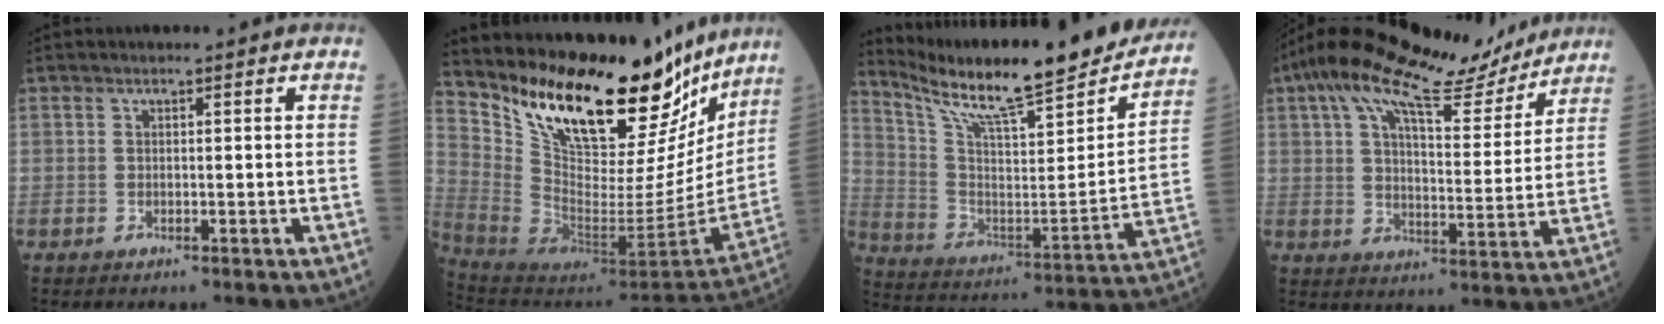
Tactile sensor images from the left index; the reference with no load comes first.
{"total": 27.7, "force": [22.2, 8.3, 14.2], "torque": [-0.223, -0.049, 0.337]}
{"total": 25.4, "force": [22.0, 2.2, 12.5], "torque": [-0.215, -0.050, 0.328]}
{"total": 17.7, "force": [14.0, 4.4, 10.0], "torque": [-0.173, 0.029, 0.212]}